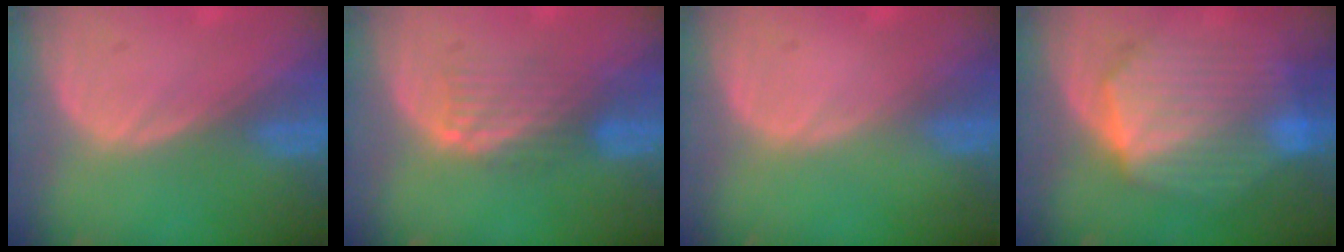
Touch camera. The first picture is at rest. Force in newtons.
{"total": 4.7, "press": 4.1, "slide": 2.4}
{"total": 0.0}
{"total": 10.7, "press": 10.6, "slide": 0.8}